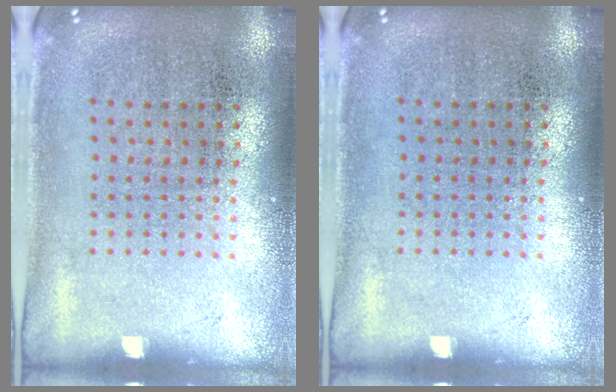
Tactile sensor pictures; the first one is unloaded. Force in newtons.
{"total": 0.0}